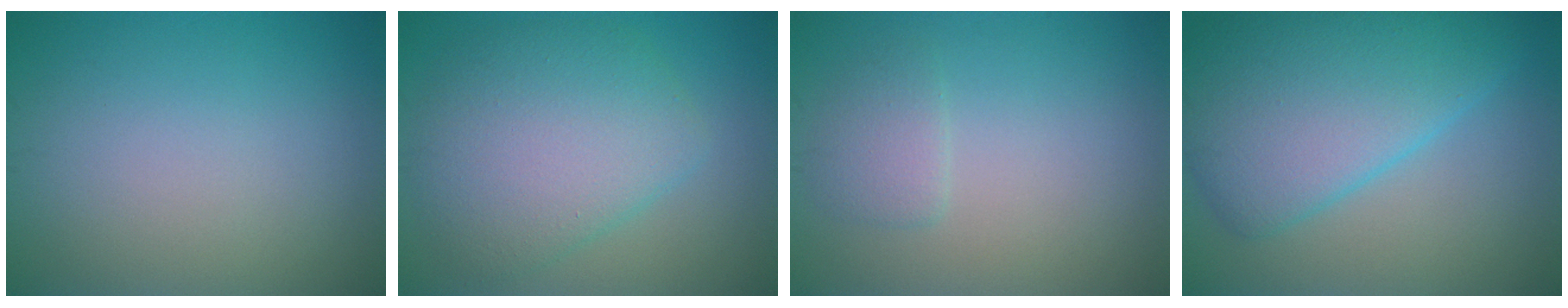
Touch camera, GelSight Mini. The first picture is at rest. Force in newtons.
{"total": 7.0, "press": 7.0, "slide": 0.3}
{"total": 1.7, "press": 1.6, "slide": 0.2}
{"total": 9.1, "press": 9.1, "slide": 0.0}